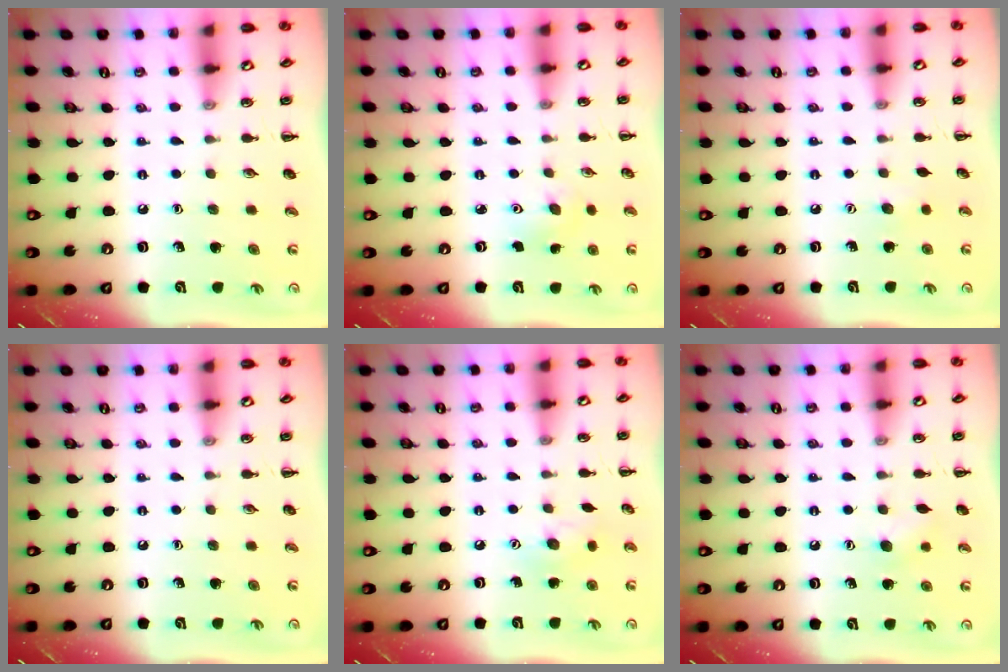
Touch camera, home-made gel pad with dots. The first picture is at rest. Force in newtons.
{"total": 4.7, "press": 4.5, "slide": 1.3}
{"total": 2.5, "press": 2.4, "slide": 0.6}
{"total": 0.0}
{"total": 7.0, "press": 7.0, "slide": 0.9}
{"total": 7.6, "press": 7.4, "slide": 1.6}